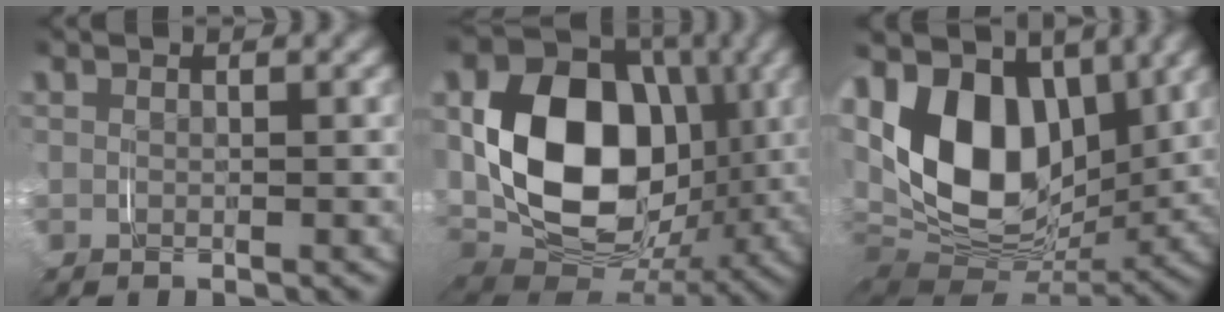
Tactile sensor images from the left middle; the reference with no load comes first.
{"total": 16.9, "force": [0.4, 12.0, 11.8], "torque": [-0.234, -0.026, 0.008]}
{"total": 12.9, "force": [2.0, 8.6, 9.5], "torque": [-0.184, -0.008, 0.028]}